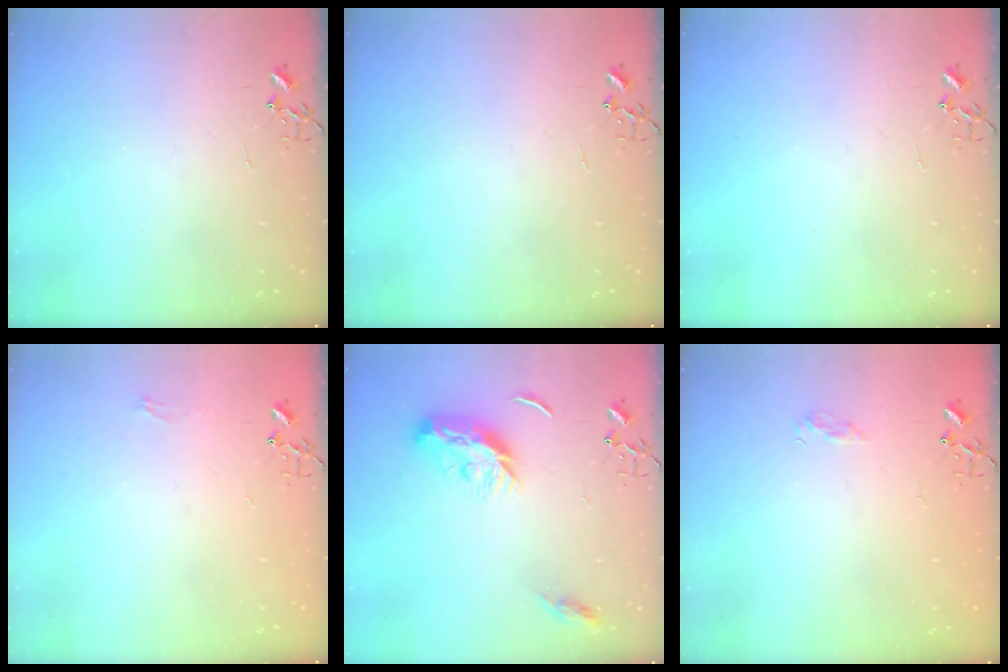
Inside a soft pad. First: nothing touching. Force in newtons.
{"total": 0.0}
{"total": 0.0}
{"total": 4.4, "press": 4.4, "slide": 0.5}
{"total": 11.4, "press": 11.4, "slide": 0.8}
{"total": 6.3, "press": 6.2, "slide": 0.8}